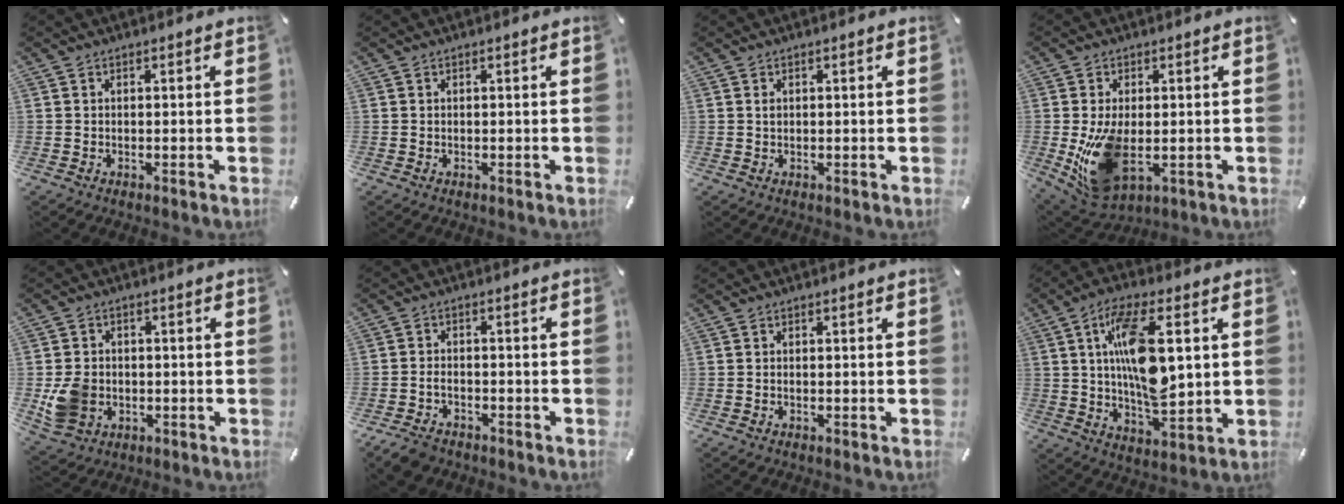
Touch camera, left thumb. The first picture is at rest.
{"total": 0.0}
{"total": 0.7, "force": [0.2, 0.5, 0.4], "torque": [-0.010, 0.001, 0.004]}
{"total": 13.8, "force": [-1.1, 8.4, 10.9], "torque": [-0.219, -0.021, -0.015]}
{"total": 8.0, "force": [-1.3, 7.0, 3.7], "torque": [-0.078, 0.009, -0.022]}
{"total": 3.8, "force": [-2.6, 2.2, 1.7], "torque": [-0.040, 0.011, -0.052]}
{"total": 0.0}
{"total": 15.7, "force": [3.5, 6.8, 13.7], "torque": [-0.266, -0.007, 0.053]}